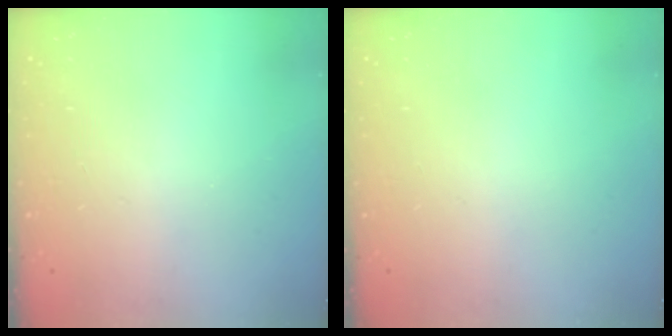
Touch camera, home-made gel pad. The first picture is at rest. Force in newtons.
{"total": 0.0}